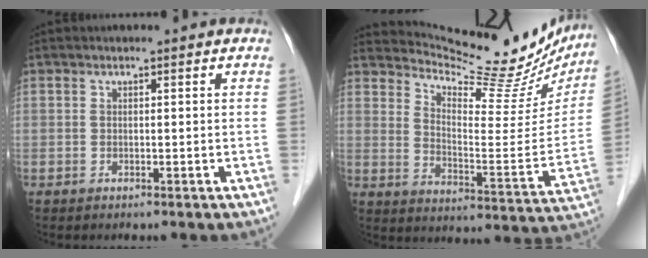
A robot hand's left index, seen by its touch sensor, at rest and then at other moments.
{"total": 21.4, "force": [19.9, 4.3, 6.4], "torque": [-0.090, -0.060, 0.259]}